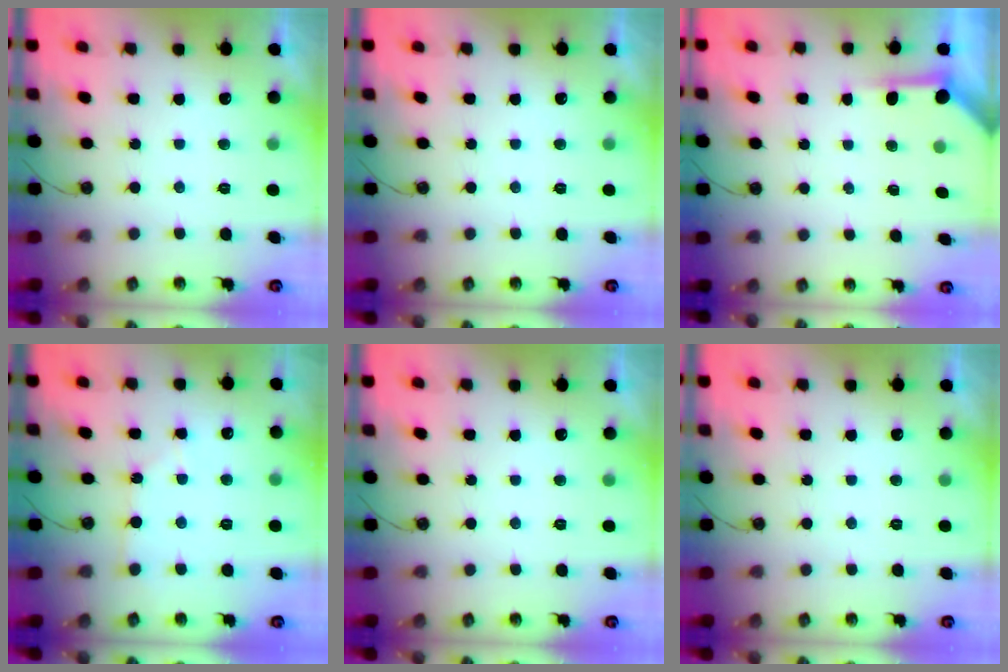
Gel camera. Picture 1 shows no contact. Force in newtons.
{"total": 0.0}
{"total": 3.6, "press": 3.6, "slide": 0.5}
{"total": 5.1, "press": 5.0, "slide": 0.6}
{"total": 0.0}
{"total": 0.0}